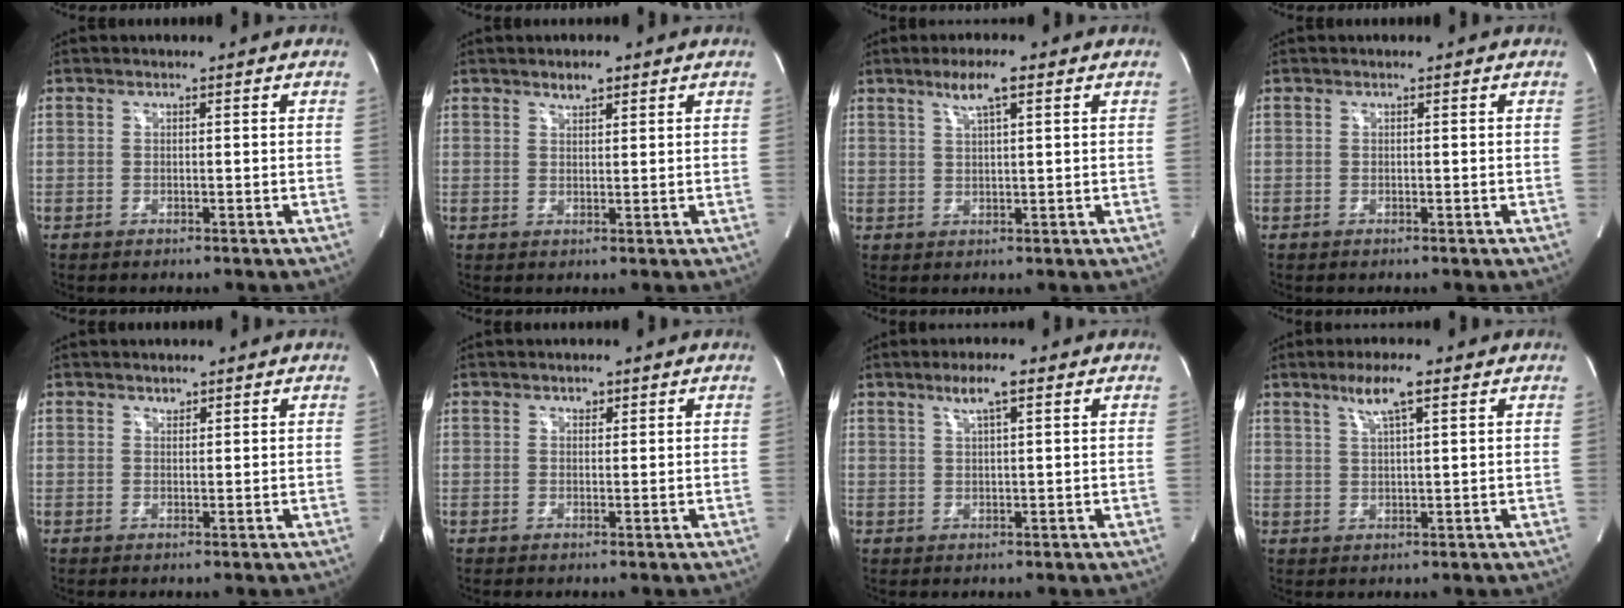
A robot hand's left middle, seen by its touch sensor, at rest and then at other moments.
{"total": 2.1, "force": [1.6, 0.7, 1.1], "torque": [-0.021, 0.001, 0.028]}
{"total": 4.4, "force": [2.6, 0.3, 3.6], "torque": [-0.067, 0.006, 0.047]}
{"total": 0.0}
{"total": 0.9, "force": [0.8, 0.5, 0.3], "torque": [-0.006, -0.001, 0.013]}
{"total": 1.1, "force": [0.7, 0.7, 0.5], "torque": [-0.006, -0.001, 0.010]}
{"total": 3.9, "force": [2.3, 0.2, 3.1], "torque": [-0.060, 0.005, 0.041]}
{"total": 5.1, "force": [3.0, 0.3, 4.1], "torque": [-0.078, 0.005, 0.055]}